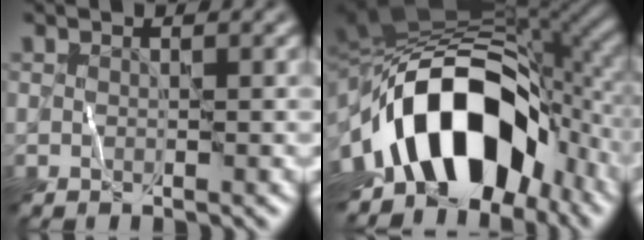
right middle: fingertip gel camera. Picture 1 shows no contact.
{"total": 16.2, "force": [-5.5, 9.7, 11.8], "torque": [-0.180, 0.007, -0.101]}